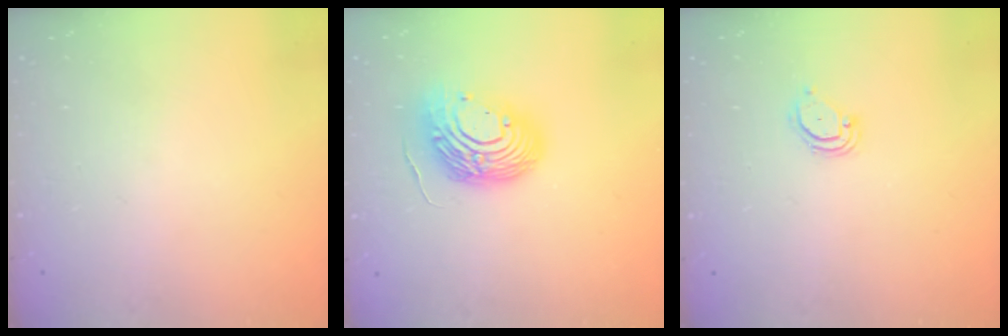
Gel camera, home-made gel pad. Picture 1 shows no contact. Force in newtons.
{"total": 13.9, "press": 13.7, "slide": 2.3}
{"total": 3.3, "press": 3.3, "slide": 0.3}